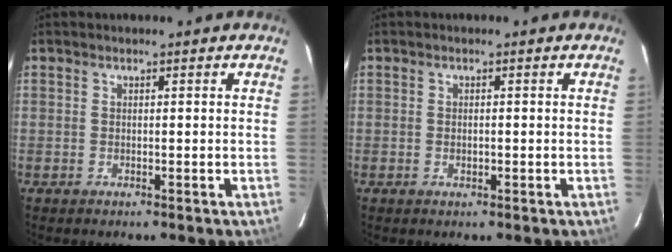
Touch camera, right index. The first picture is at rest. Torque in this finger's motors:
{"motor_torque": [-0.09, 0.11, -0.07, 0.00]}